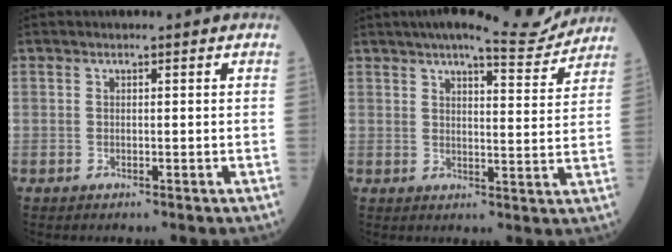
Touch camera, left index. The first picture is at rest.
{"total": 10.8, "force": [10.1, 0.9, 3.8], "torque": [-0.050, -0.004, 0.124]}